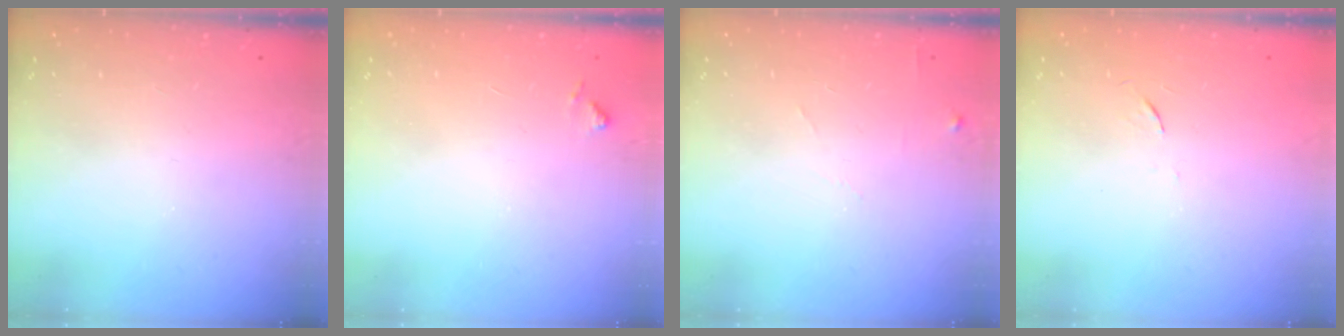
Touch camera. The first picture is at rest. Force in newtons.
{"total": 6.5, "press": 6.4, "slide": 0.4}
{"total": 4.6, "press": 4.6, "slide": 0.6}
{"total": 3.7, "press": 3.4, "slide": 1.3}